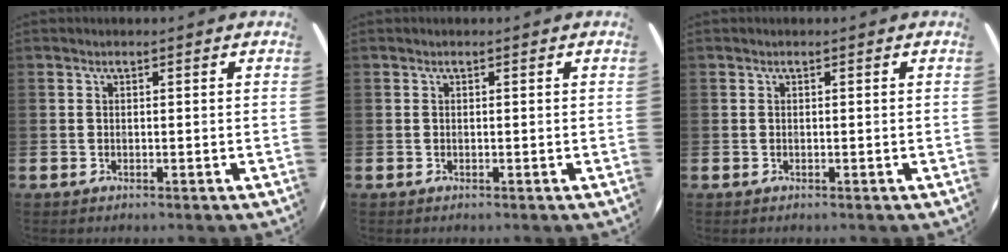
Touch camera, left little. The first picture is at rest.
{"total": 0.0}
{"total": 0.0}